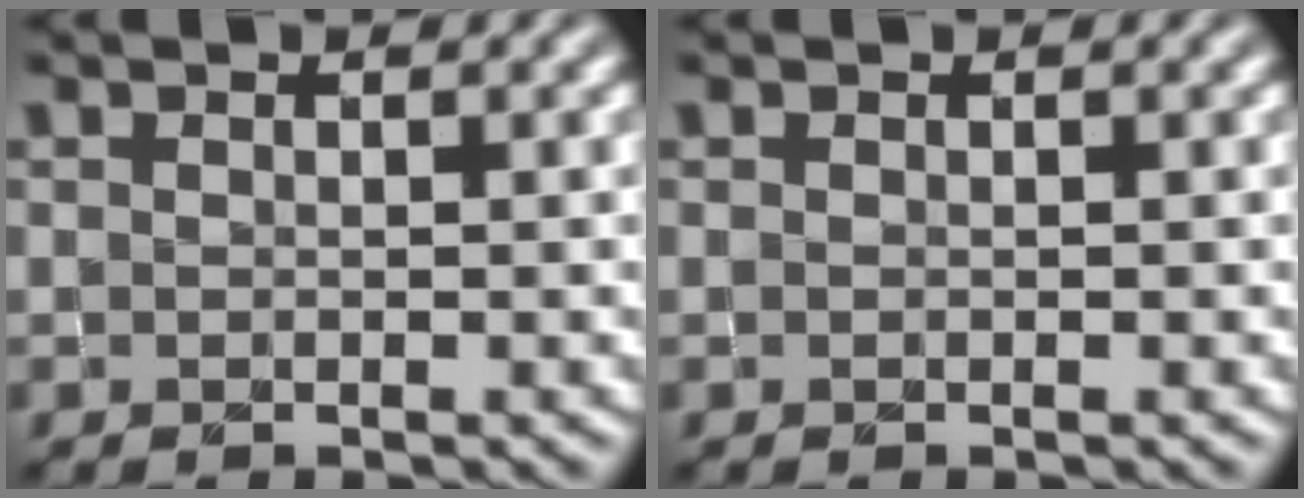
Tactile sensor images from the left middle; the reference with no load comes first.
{"total": 0.0}